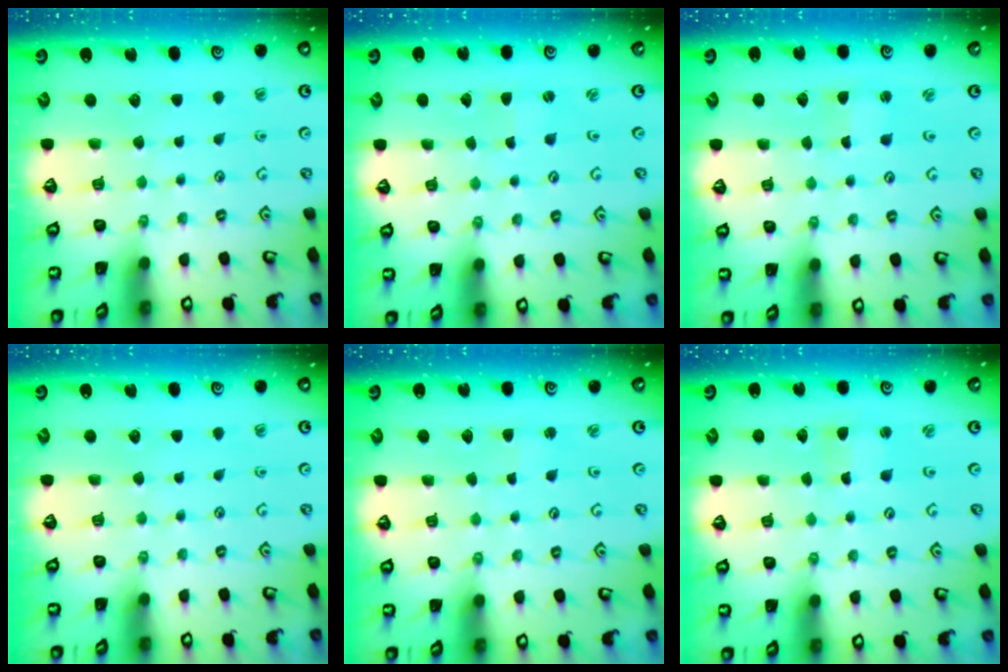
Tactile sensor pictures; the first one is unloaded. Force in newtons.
{"total": 0.6, "press": 0.6, "slide": 0.1}
{"total": 1.0, "press": 1.0, "slide": 0.1}
{"total": 0.0}
{"total": 1.1, "press": 1.1, "slide": 0.1}
{"total": 1.2, "press": 1.2, "slide": 0.2}